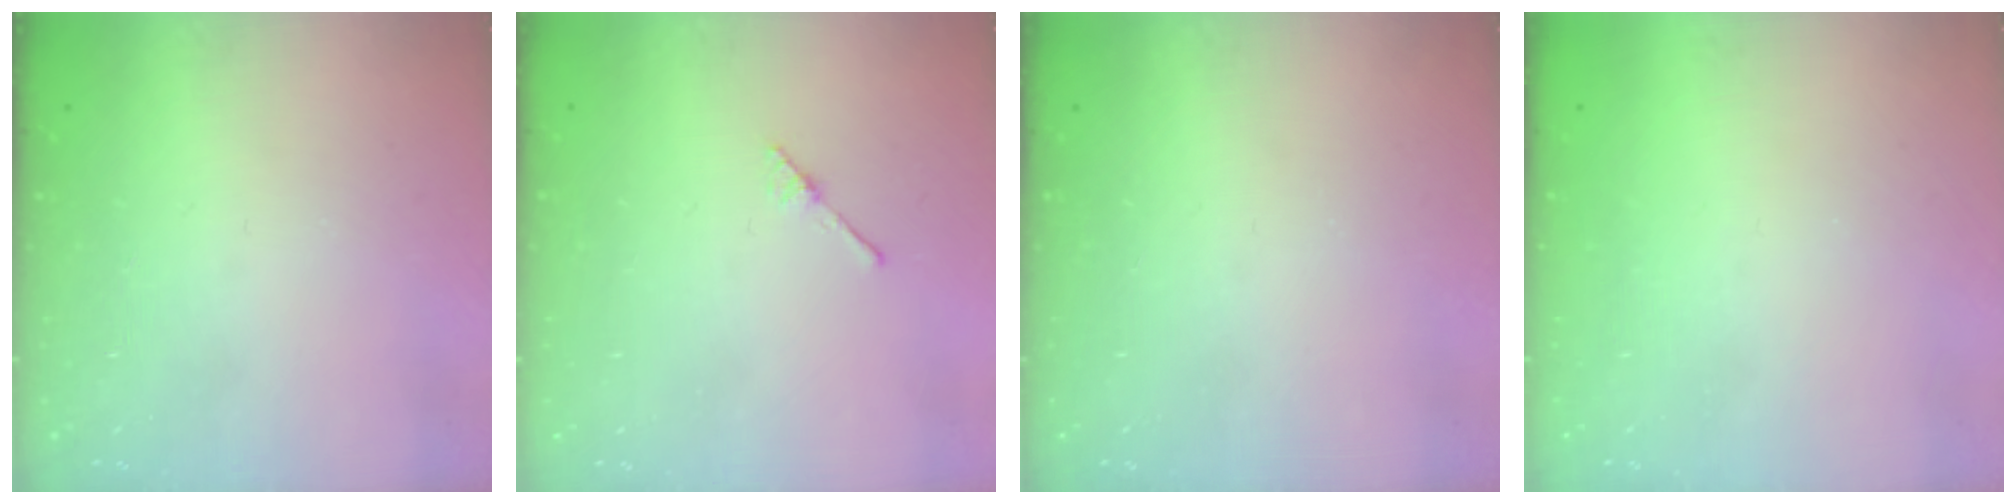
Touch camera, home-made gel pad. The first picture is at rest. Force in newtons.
{"total": 2.0, "press": 2.0, "slide": 0.2}
{"total": 0.0}
{"total": 1.3, "press": 1.3, "slide": 0.2}